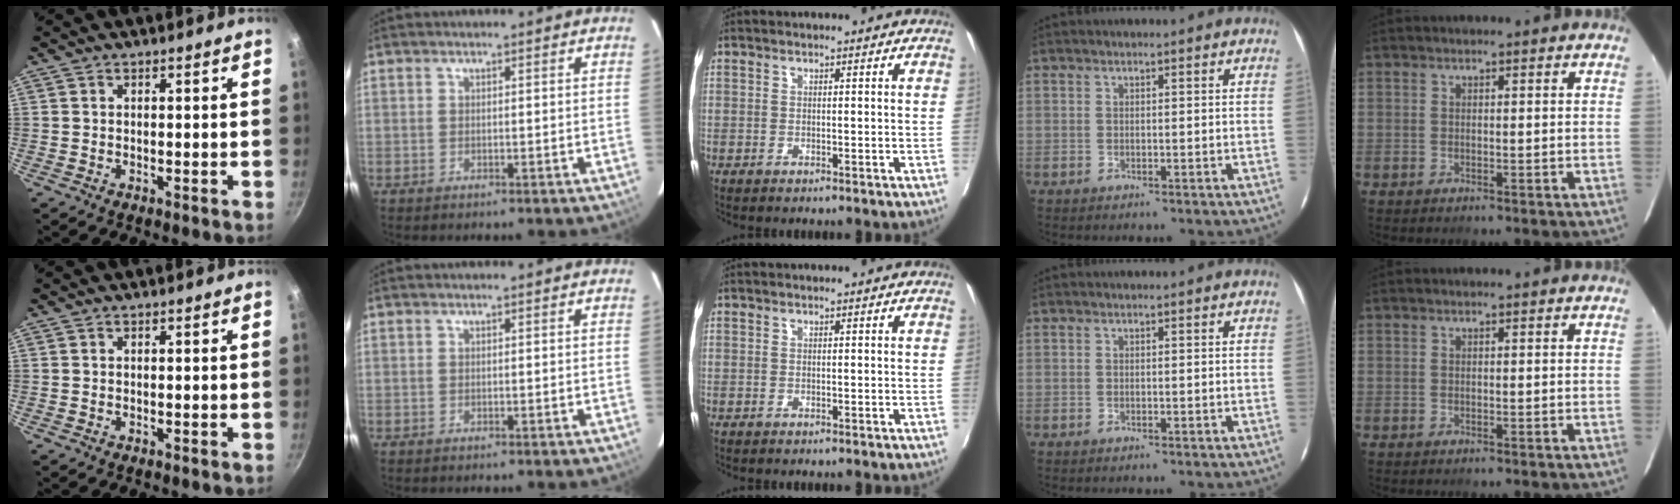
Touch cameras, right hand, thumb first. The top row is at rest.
{}